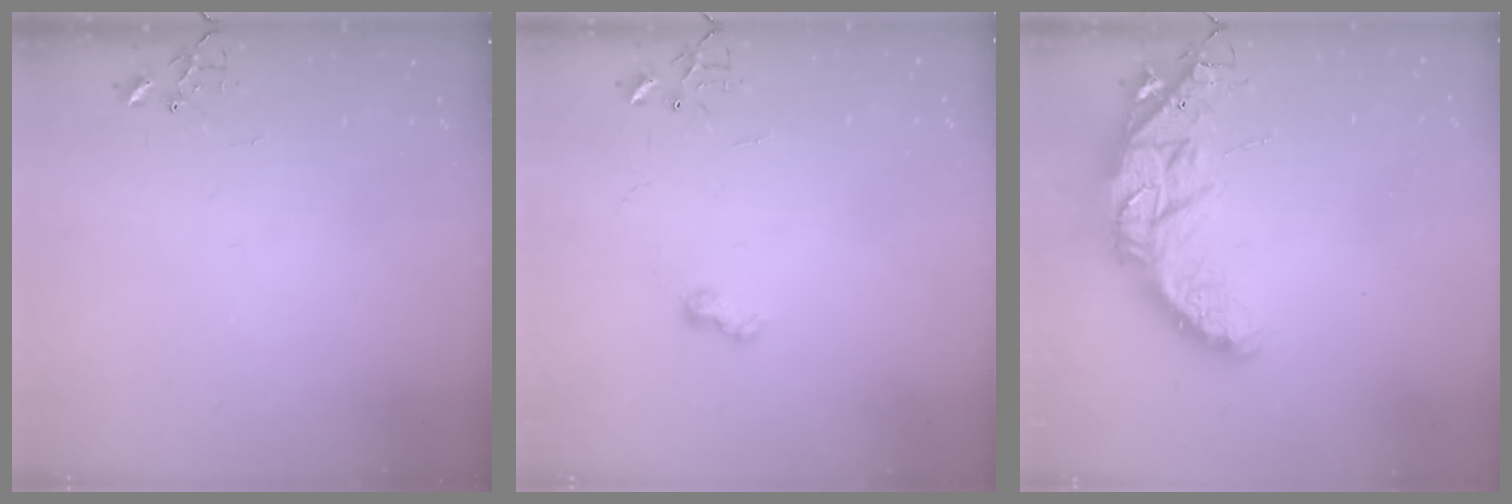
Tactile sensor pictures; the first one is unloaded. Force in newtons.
{"total": 6.0, "press": 6.0, "slide": 0.7}
{"total": 19.5, "press": 19.4, "slide": 1.3}